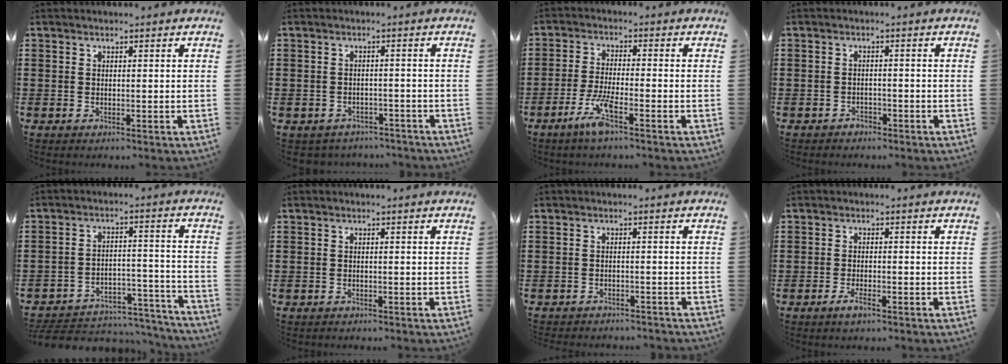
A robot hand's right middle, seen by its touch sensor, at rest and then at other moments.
{"total": 2.1, "force": [-2.0, 0.5, -0.2], "torque": [-0.005, -0.001, -0.046]}
{"total": 5.7, "force": [-3.3, 0.8, 4.6], "torque": [-0.101, -0.010, -0.062]}
{"total": 1.4, "force": [-1.3, 0.4, 0.0], "torque": [-0.006, 0.002, -0.030]}
{"total": 5.2, "force": [-4.9, 1.4, 1.3], "torque": [-0.027, 0.007, -0.099]}
{"total": 0.6, "force": [-0.6, 0.1, 0.0], "torque": [-0.001, 0.000, -0.012]}
{"total": 1.8, "force": [-1.8, 0.1, 0.0], "torque": [-0.007, 0.000, -0.038]}
{"total": 2.2, "force": [-1.4, 0.6, 1.6], "torque": [-0.036, -0.002, -0.028]}